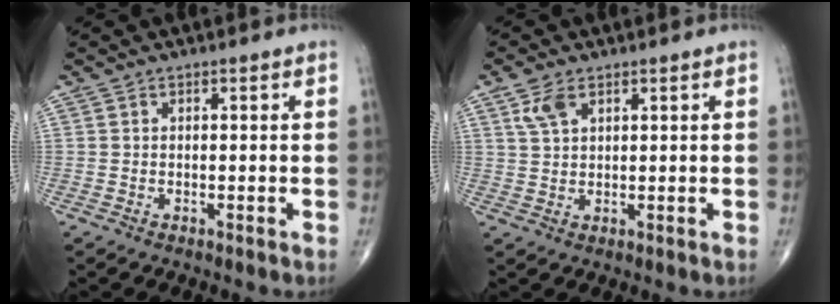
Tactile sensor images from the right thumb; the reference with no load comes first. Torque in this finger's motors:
{"motor_torque": [0.00, 1.47, 0.43, 0.44, 0.03]}